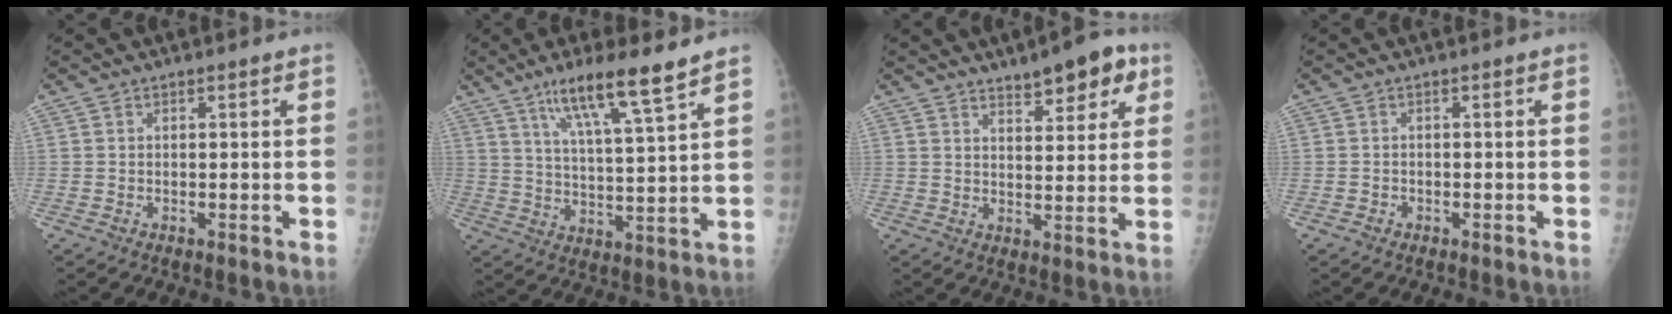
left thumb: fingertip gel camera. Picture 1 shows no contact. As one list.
[{"total": 12.0, "force": [8.0, 0.9, 8.9], "torque": [-0.155, -0.037, 0.142]}, {"total": 9.1, "force": [5.7, 3.4, 6.2], "torque": [-0.060, -0.024, 0.081]}, {"total": 0.8, "force": [-0.5, 0.7, 0.1], "torque": [0.001, 0.004, -0.011]}]